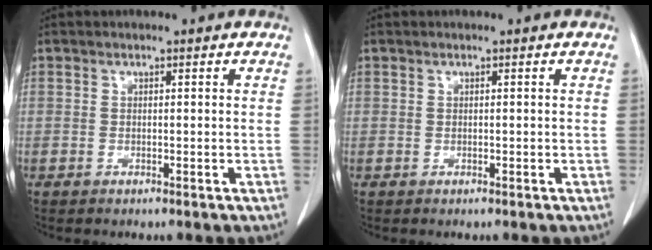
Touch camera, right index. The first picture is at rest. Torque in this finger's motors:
{"motor_torque": [0.00, 0.00, 0.00, 0.00]}